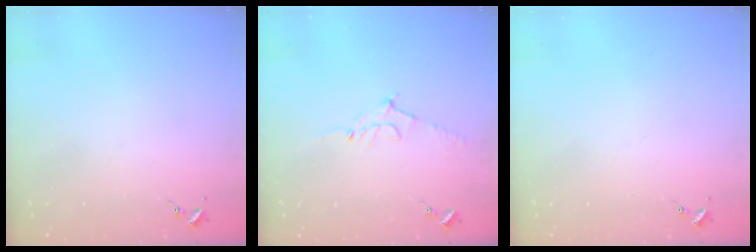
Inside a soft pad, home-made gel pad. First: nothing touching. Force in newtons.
{"total": 7.9, "press": 7.9, "slide": 1.0}
{"total": 0.0}